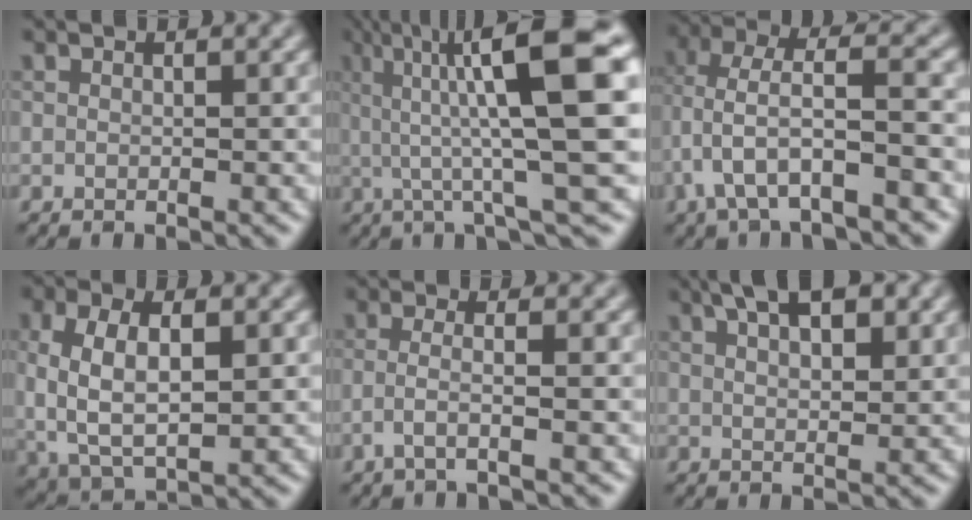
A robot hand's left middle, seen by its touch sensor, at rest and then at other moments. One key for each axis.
{"total": 13.6, "fx": 3.0, "fy": 2.8, "fz": 12.9, "tx": -0.184, "ty": 0.028, "tz": 0.051}
{"total": 6.3, "fx": -1.8, "fy": 2.1, "fz": 5.6, "tx": -0.111, "ty": 0.013, "tz": -0.039}
{"total": 6.7, "fx": 0.4, "fy": 3.5, "fz": 5.6, "tx": -0.116, "ty": 0.000, "tz": 0.010}
{"total": 2.4, "fx": -0.8, "fy": 0.6, "fz": 2.1, "tx": -0.038, "ty": 0.002, "tz": -0.029}
{"total": 5.4, "fx": 3.0, "fy": 2.2, "fz": 4.0, "tx": -0.055, "ty": 0.012, "tz": 0.037}